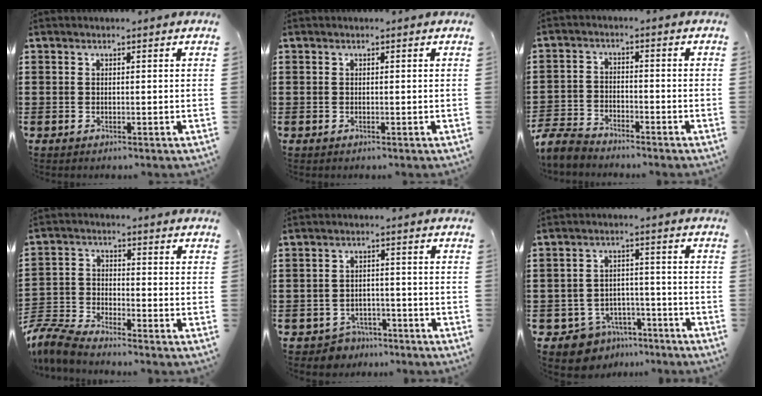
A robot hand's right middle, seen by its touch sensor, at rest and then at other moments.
{"total": 0.0}
{"total": 4.5, "force": [-4.4, 0.9, 0.9], "torque": [-0.045, -0.004, -0.098]}
{"total": 6.6, "force": [-6.3, 0.8, 1.7], "torque": [-0.056, -0.002, -0.130]}
{"total": 3.1, "force": [-2.9, 1.1, -0.2], "torque": [-0.008, 0.003, -0.064]}
{"total": 5.6, "force": [-5.1, 2.3, 0.4], "torque": [-0.027, 0.014, -0.106]}